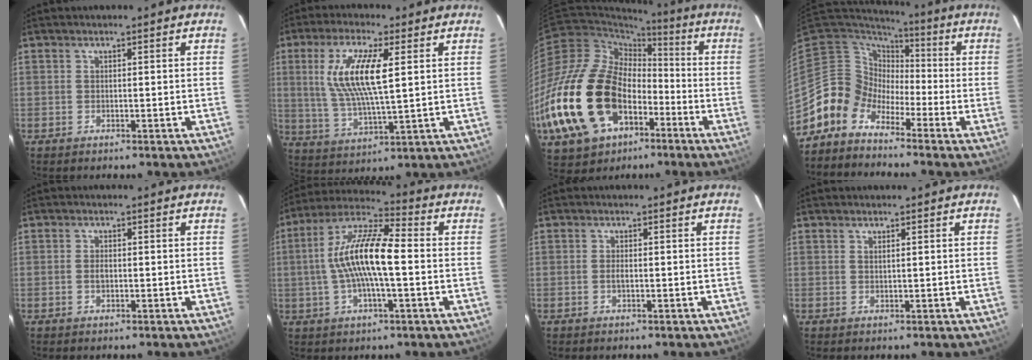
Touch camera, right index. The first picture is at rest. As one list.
[{"total": 12.8, "force": [3.2, 3.1, 12.0], "torque": [-0.237, 0.000, 0.069]}, {"total": 29.1, "force": [-10.3, 19.3, 19.1], "torque": [-0.425, -0.012, -0.168]}, {"total": 7.2, "force": [-4.3, 5.8, -0.6], "torque": [0.000, 0.046, -0.111]}, {"total": 1.6, "force": [-0.2, 0.9, 1.2], "torque": [-0.025, 0.002, -0.005]}, {"total": 14.3, "force": [-0.4, 3.6, 13.8], "torque": [-0.266, 0.015, -0.019]}, {"total": 1.0, "force": [-0.2, 0.3, 0.9], "torque": [-0.018, -0.001, -0.004]}, {"total": 0.7, "force": [0.5, 0.0, 0.5], "torque": [-0.010, 0.001, 0.009]}]